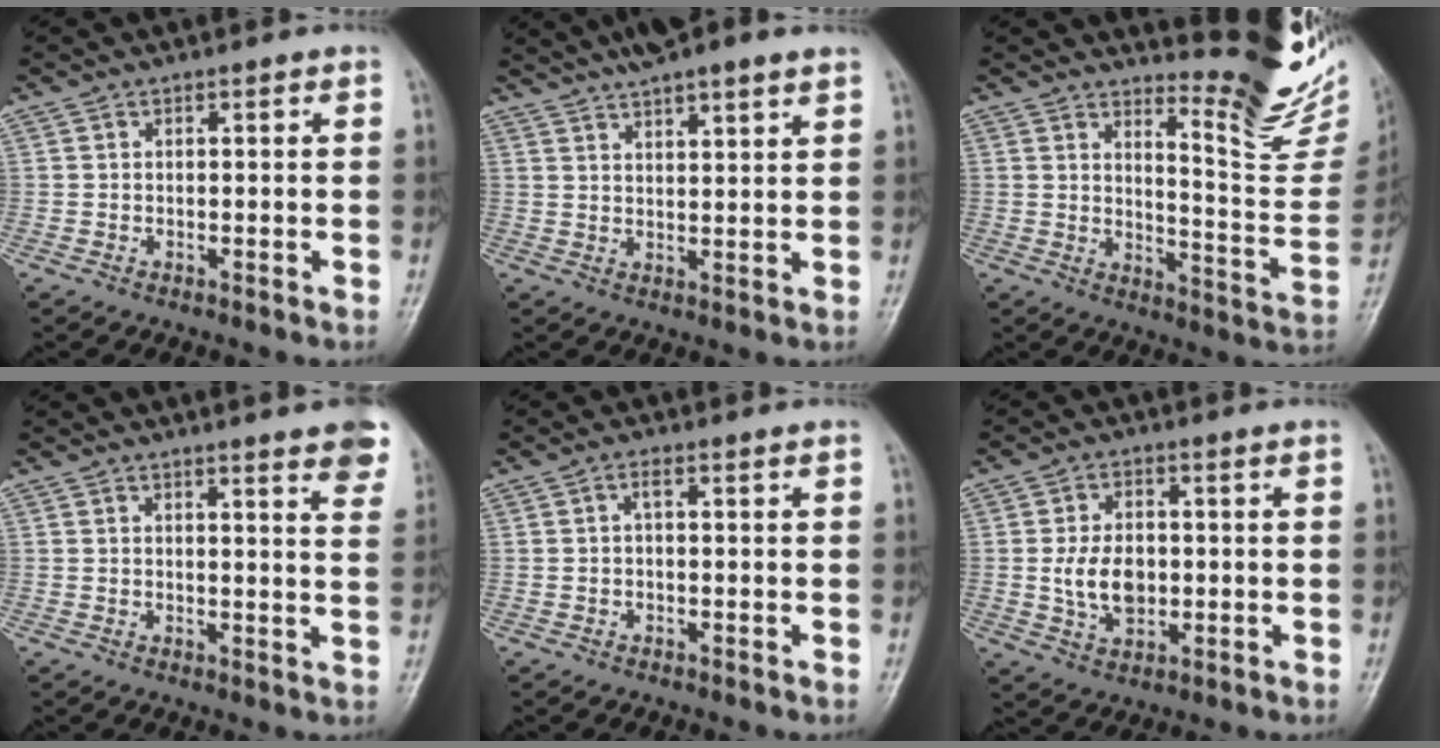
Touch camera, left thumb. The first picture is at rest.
{"total": 10.1, "force": [7.5, 2.0, 6.5], "torque": [-0.087, -0.001, 0.115]}
{"total": 13.9, "force": [12.2, 2.6, 6.0], "torque": [-0.053, -0.139, 0.154]}
{"total": 10.3, "force": [7.7, 1.7, 6.7], "torque": [-0.056, -0.030, 0.075]}
{"total": 1.3, "force": [0.3, 0.4, 1.2], "torque": [-0.022, 0.008, 0.005]}
{"total": 7.4, "force": [-0.1, 4.8, 5.7], "torque": [-0.095, -0.001, 0.005]}